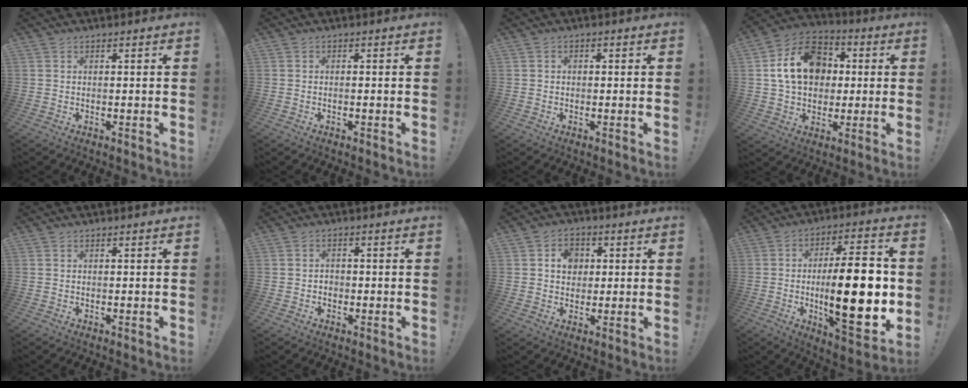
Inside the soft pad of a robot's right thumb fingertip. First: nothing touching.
{"total": 0.7, "force": [-0.5, 0.1, 0.5], "torque": [-0.009, 0.001, -0.009]}
{"total": 1.3, "force": [-0.6, 1.1, 0.5], "torque": [-0.009, 0.005, -0.011]}
{"total": 17.9, "force": [3.3, 14.0, 10.6], "torque": [-0.156, 0.009, 0.071]}
{"total": 0.0}
{"total": 1.9, "force": [-0.9, 1.5, 0.8], "torque": [-0.013, 0.004, -0.017]}
{"total": 6.8, "force": [1.6, 5.9, 2.8], "torque": [-0.030, -0.005, 0.028]}
{"total": 24.6, "force": [-1.5, 8.5, 23.1], "torque": [-0.379, -0.007, -0.025]}